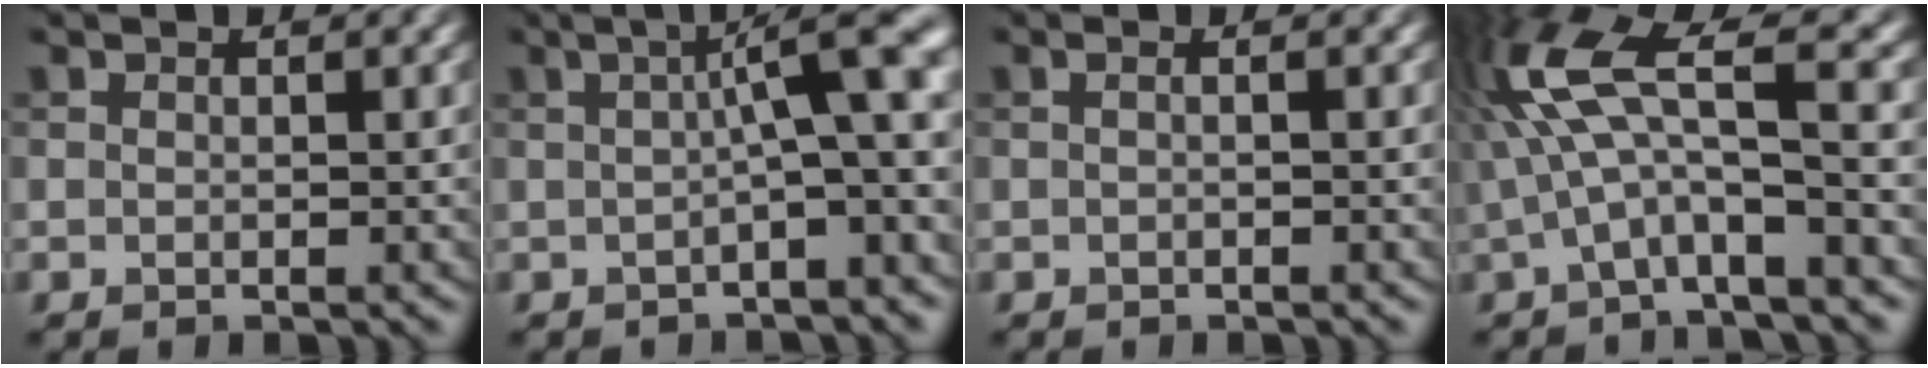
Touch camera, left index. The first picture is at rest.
{"total": 9.4, "force": [0.7, 2.2, 9.1], "torque": [-0.105, 0.026, 0.000]}
{"total": 1.0, "force": [0.0, 0.4, 0.9], "torque": [-0.013, -0.004, -0.008]}
{"total": 7.6, "force": [0.5, 1.8, 7.4], "torque": [-0.155, 0.016, 0.000]}